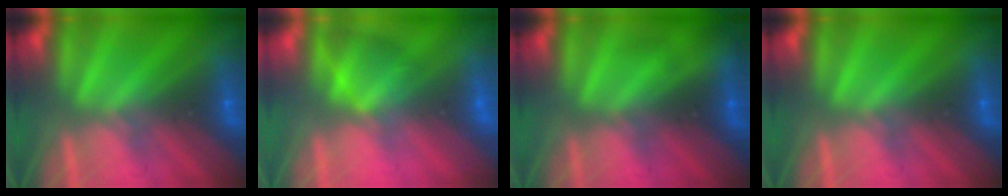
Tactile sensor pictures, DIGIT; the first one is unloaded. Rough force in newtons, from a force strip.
{"total": 2.9}
{"total": 1.9}
{"total": 0.0}